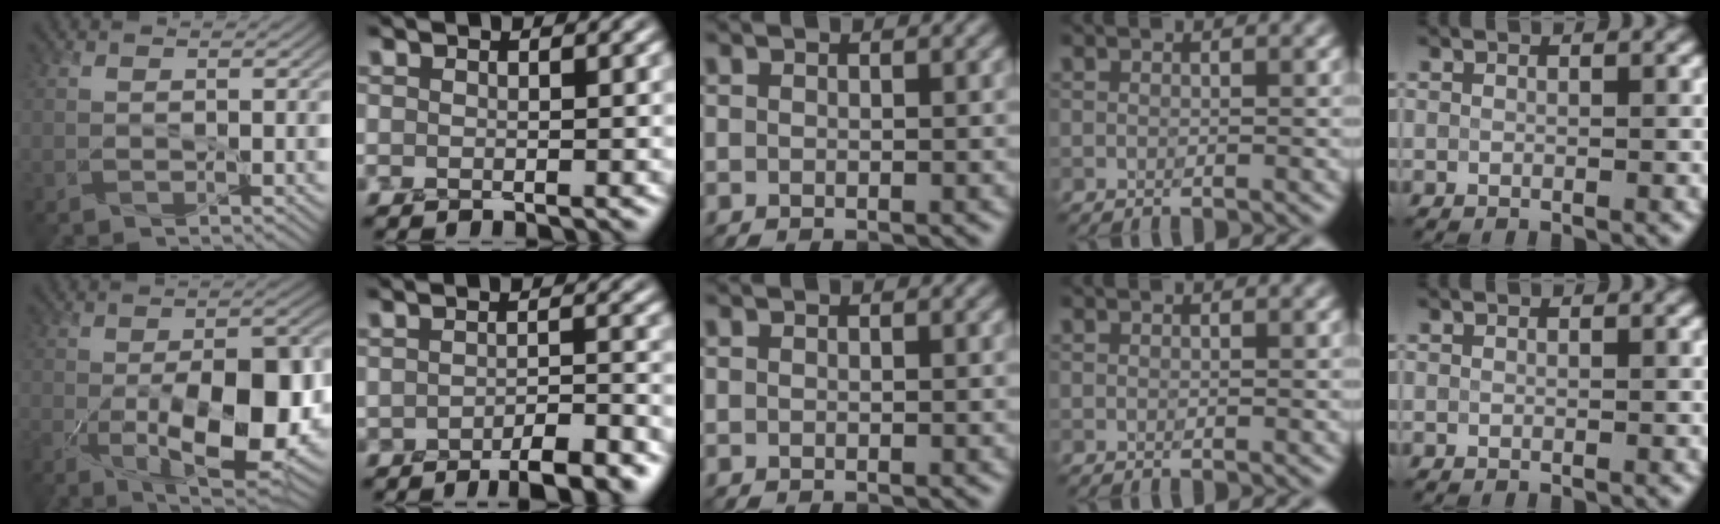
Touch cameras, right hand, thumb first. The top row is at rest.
{"thumb": {"total": 15.5, "force": [-4.7, 6.7, 13.1], "torque": [-0.208, -0.019, -0.074]}, "index": {"total": 5.5, "force": [-3.6, 1.6, 3.9], "torque": [-0.053, -0.007, -0.049]}}